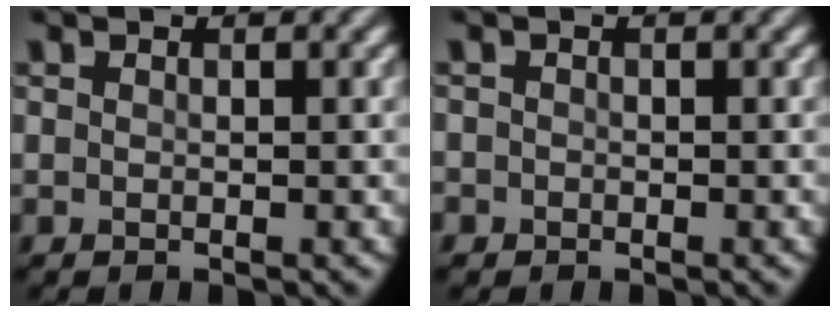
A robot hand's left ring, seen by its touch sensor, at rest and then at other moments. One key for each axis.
{"total": 0.7, "fx": -0.3, "fy": 0.7, "fz": 0.0, "tx": 0.008, "ty": -0.005, "tz": -0.007}